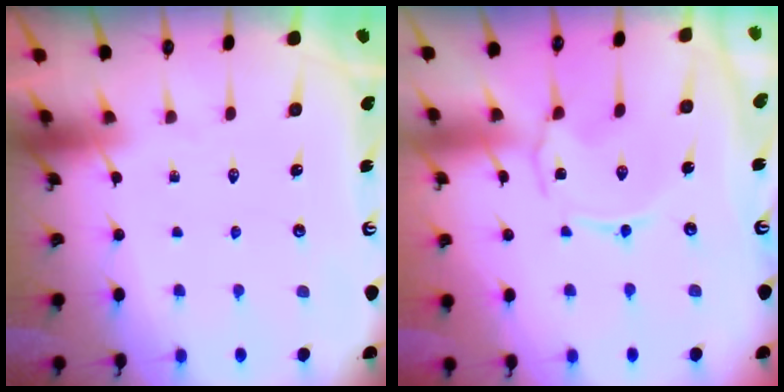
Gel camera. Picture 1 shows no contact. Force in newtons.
{"total": 2.0, "press": 1.9, "slide": 0.5}